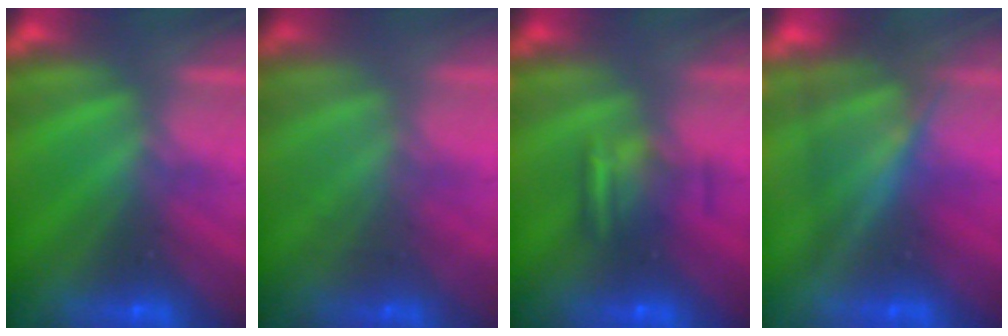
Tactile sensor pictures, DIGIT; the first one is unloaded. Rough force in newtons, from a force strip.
{"total": 1.6}
{"total": 5.9}
{"total": 4.7}